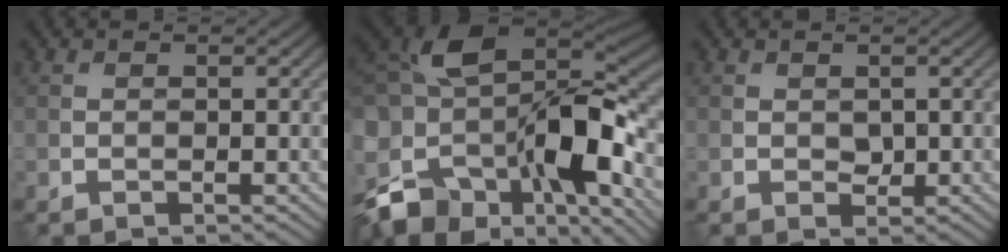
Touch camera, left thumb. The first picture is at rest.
{"total": 17.0, "force": [-3.0, 9.5, 13.8], "torque": [-0.292, -0.010, -0.049]}
{"total": 1.2, "force": [0.1, 1.0, 0.8], "torque": [-0.016, -0.004, 0.003]}